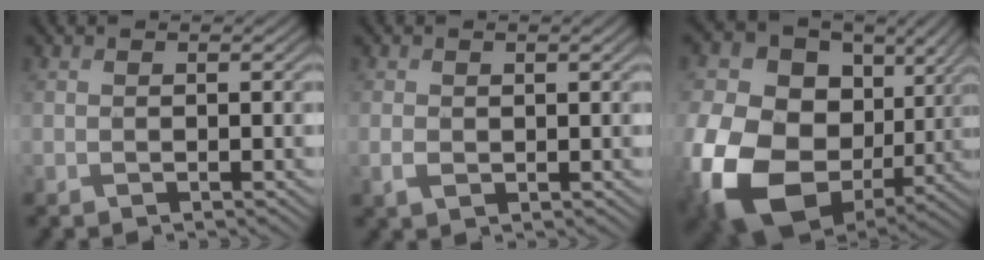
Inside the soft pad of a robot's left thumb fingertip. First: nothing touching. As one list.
[{"total": 2.4, "force": [0.1, 1.5, 1.8], "torque": [-0.042, -0.002, 0.005]}, {"total": 20.0, "force": [-1.8, 15.7, 12.2], "torque": [-0.314, -0.056, -0.002]}]